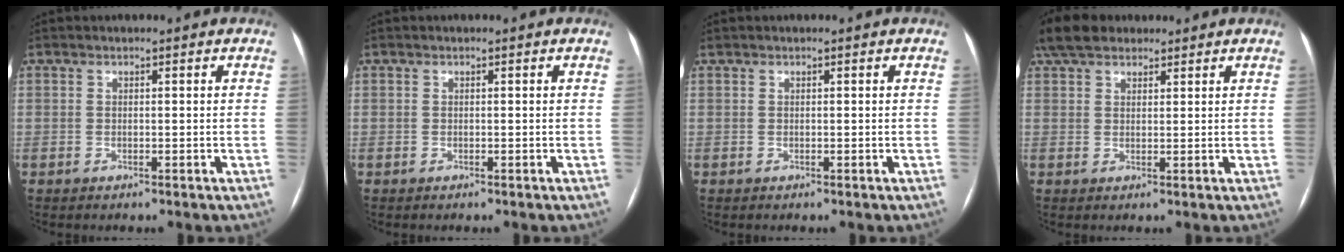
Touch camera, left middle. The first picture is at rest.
{"total": 0.0}
{"total": 0.0}
{"total": 7.2, "force": [5.6, 3.5, 2.8], "torque": [-0.065, 0.032, 0.107]}